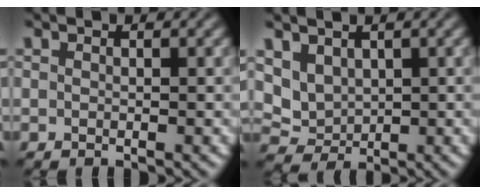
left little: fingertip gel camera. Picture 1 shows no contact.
{"total": 2.8, "force": [1.1, 2.2, 1.2], "torque": [-0.036, -0.004, 0.025]}